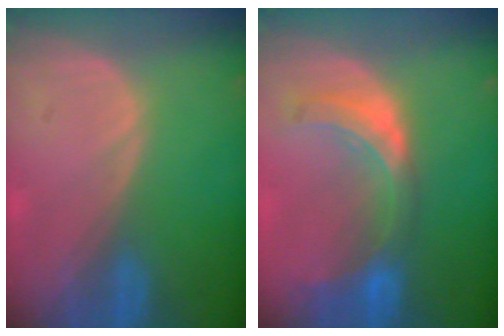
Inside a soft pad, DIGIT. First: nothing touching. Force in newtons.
{"total": 8.0, "press": 7.1, "slide": 3.8}